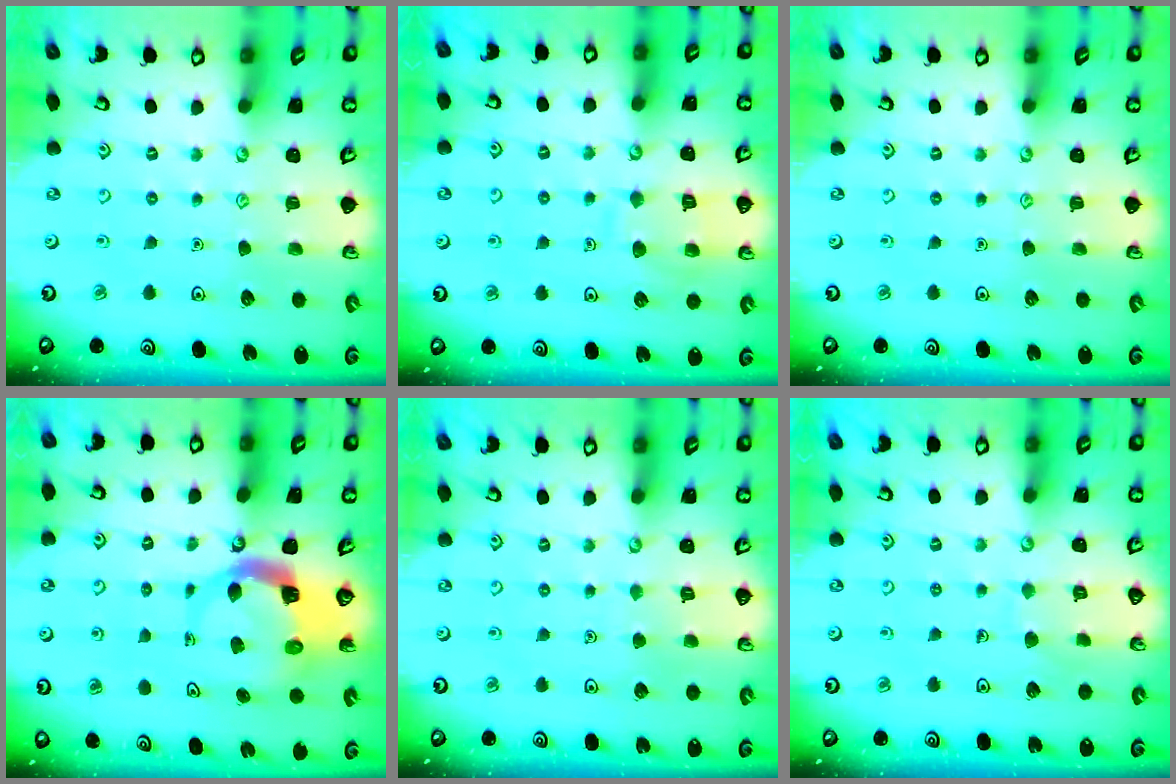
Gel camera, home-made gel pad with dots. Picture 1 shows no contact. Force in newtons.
{"total": 9.0, "press": 8.9, "slide": 0.9}
{"total": 0.0}
{"total": 6.1, "press": 6.0, "slide": 1.0}
{"total": 3.2, "press": 3.2, "slide": 0.2}
{"total": 5.1, "press": 5.1, "slide": 0.5}